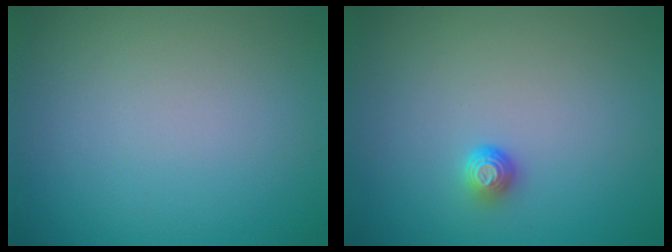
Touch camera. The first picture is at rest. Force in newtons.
{"total": 1.2, "press": 0.9, "slide": 0.8}